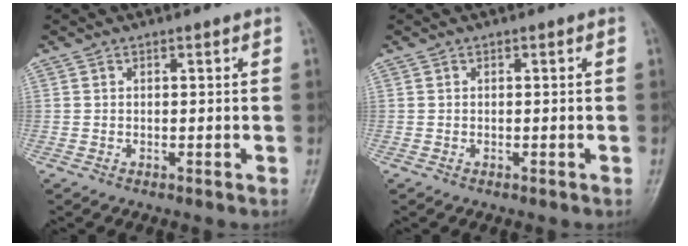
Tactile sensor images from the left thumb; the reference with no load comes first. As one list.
[{"total": 0.0}]